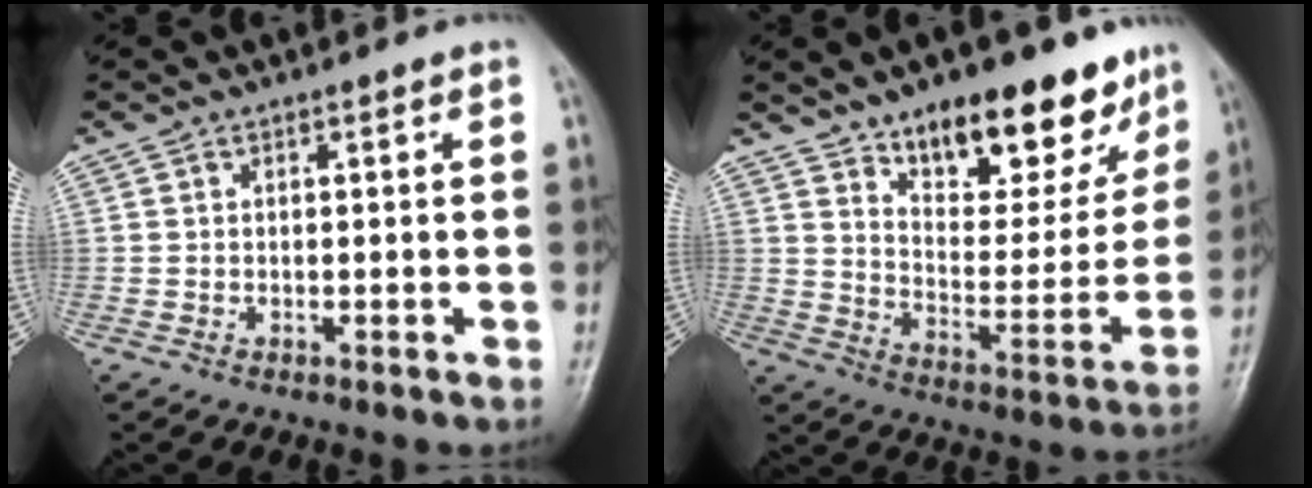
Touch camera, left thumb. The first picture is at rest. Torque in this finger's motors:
{"motor_torque": [0.69, 0.36, 1.00, -1.69, 0.09]}